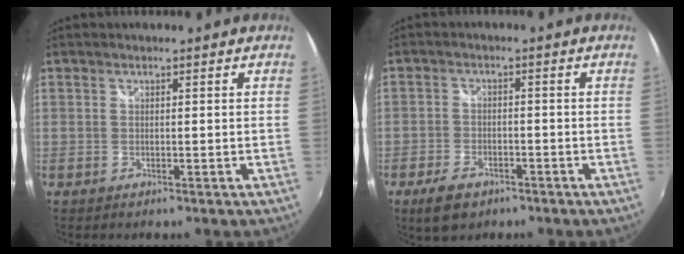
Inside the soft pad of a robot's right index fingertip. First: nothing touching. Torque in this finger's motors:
{"motor_torque": [0.45, -0.43, 0.20, 0.03]}